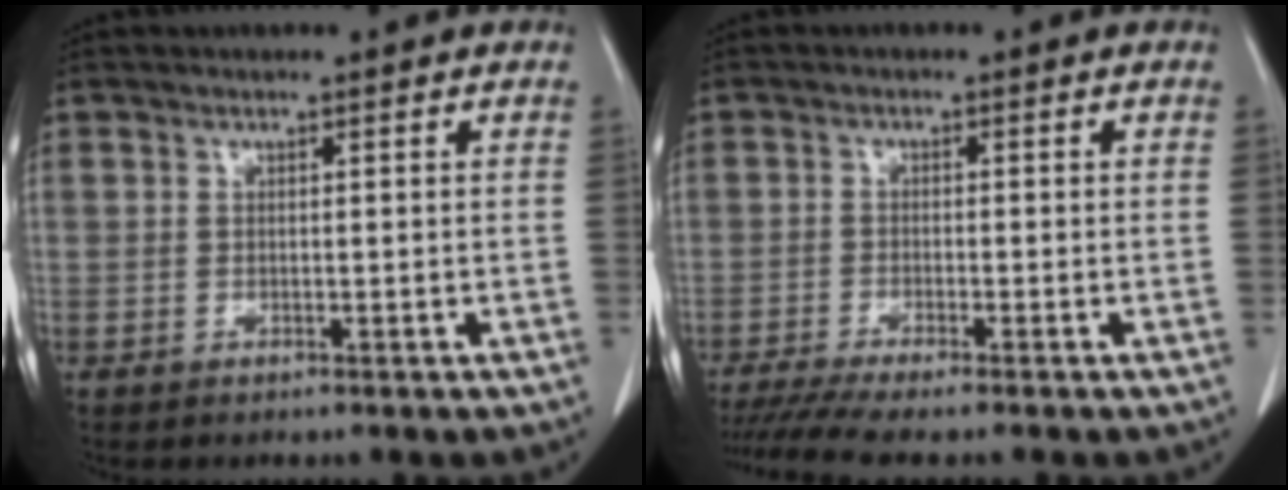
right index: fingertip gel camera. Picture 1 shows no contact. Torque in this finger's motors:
{"motor_torque": [0.75, -0.73, 0.27, 0.08]}